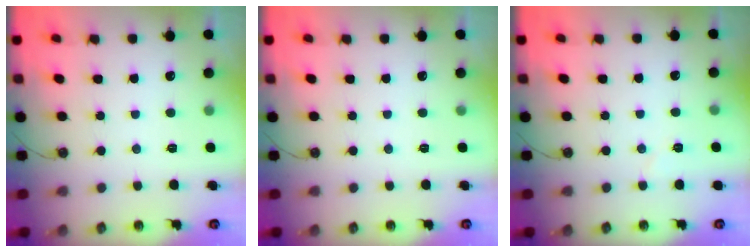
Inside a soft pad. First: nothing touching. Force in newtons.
{"total": 0.0}
{"total": 3.4, "press": 3.0, "slide": 1.6}